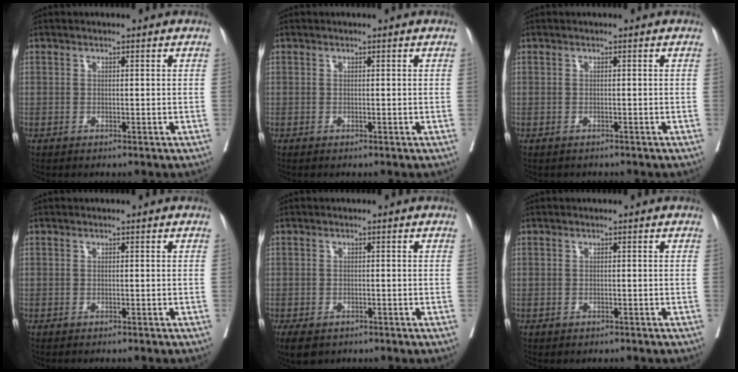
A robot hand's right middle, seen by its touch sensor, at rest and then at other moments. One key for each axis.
{"total": 0.0}
{"total": 1.0, "fx": -0.9, "fy": 0.5, "fz": 0.1, "tx": -0.012, "ty": -0.001, "tz": -0.013}
{"total": 1.5, "fx": -1.4, "fy": 0.2, "fz": 0.5, "tx": -0.004, "ty": 0.000, "tz": -0.019}
{"total": 4.9, "fx": -3.3, "fy": 2.7, "fz": 2.3, "tx": -0.035, "ty": -0.007, "tz": -0.049}
{"total": 0.9, "fx": -0.6, "fy": 0.6, "fz": 0.0, "tx": -0.007, "ty": 0.002, "tz": -0.008}